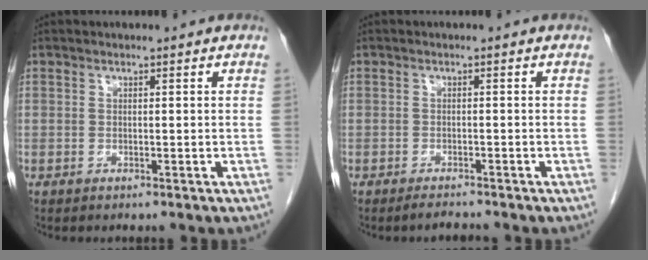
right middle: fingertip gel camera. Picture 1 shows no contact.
{"total": 1.6, "force": [-1.5, -0.1, 0.5], "torque": [-0.017, -0.008, -0.022]}